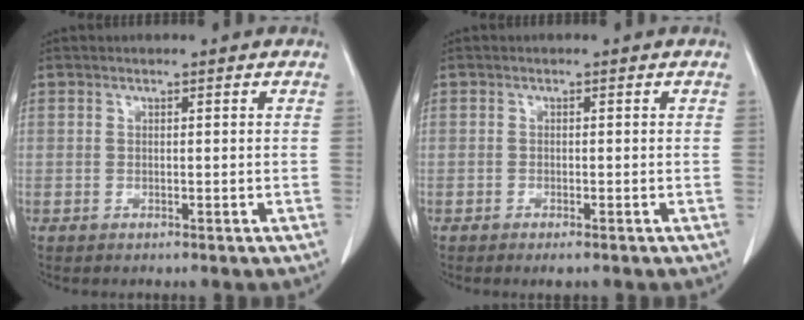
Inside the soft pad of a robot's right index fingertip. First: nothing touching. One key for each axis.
{"total": 1.4, "fx": -1.0, "fy": 0.2, "fz": 1.0, "tx": -0.016, "ty": -0.004, "tz": -0.013}